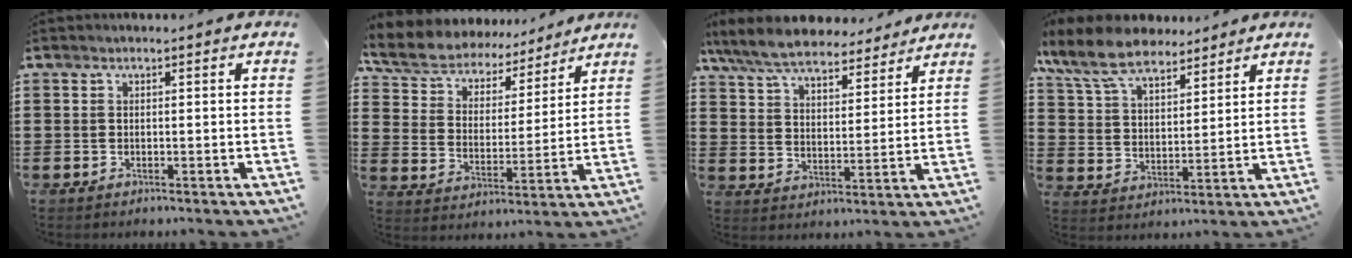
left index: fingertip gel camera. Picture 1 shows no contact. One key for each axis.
{"total": 6.3, "fx": 6.0, "fy": 1.8, "fz": 0.5, "tx": -0.046, "ty": -0.040, "tz": 0.103}
{"total": 8.2, "fx": 7.5, "fy": 1.5, "fz": 2.9, "tx": -0.088, "ty": -0.032, "tz": 0.137}
{"total": 9.9, "fx": 8.2, "fy": 3.5, "fz": 4.3, "tx": -0.114, "ty": -0.015, "tz": 0.155}